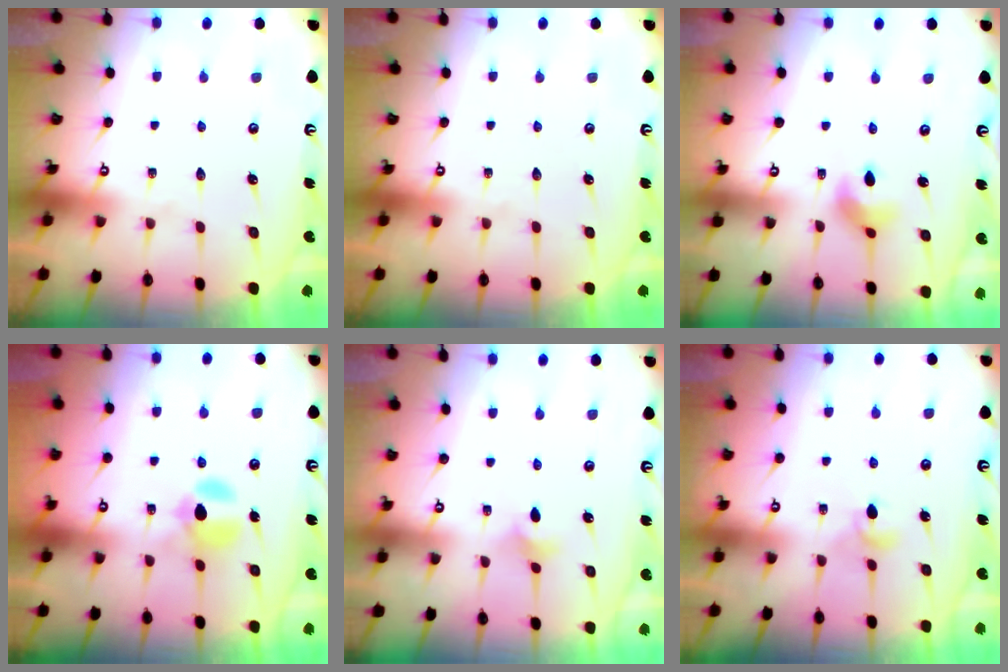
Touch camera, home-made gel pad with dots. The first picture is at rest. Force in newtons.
{"total": 0.0}
{"total": 5.5, "press": 5.5, "slide": 0.5}
{"total": 7.8, "press": 7.7, "slide": 0.7}
{"total": 3.3, "press": 3.2, "slide": 0.6}
{"total": 4.0, "press": 3.9, "slide": 0.6}